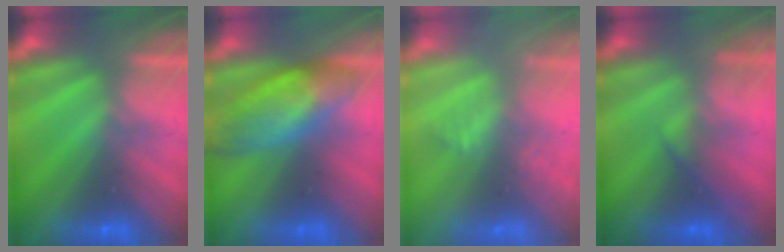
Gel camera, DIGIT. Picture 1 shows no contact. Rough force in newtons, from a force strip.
{"total": 6.7}
{"total": 2.1}
{"total": 1.9}